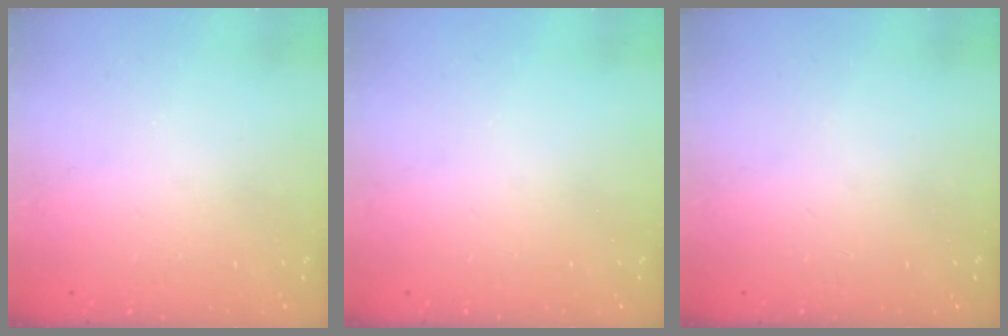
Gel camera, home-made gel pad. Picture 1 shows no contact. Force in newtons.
{"total": 0.0}
{"total": 0.0}